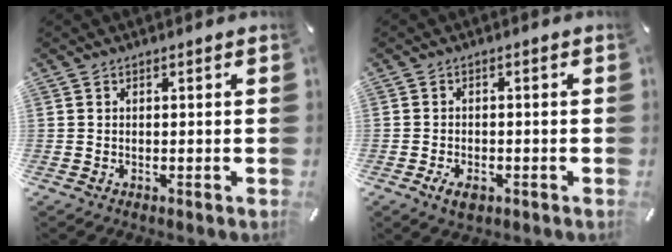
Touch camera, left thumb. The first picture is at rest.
{"total": 3.2, "force": [-1.6, 1.9, 2.0], "torque": [-0.040, 0.004, -0.029]}